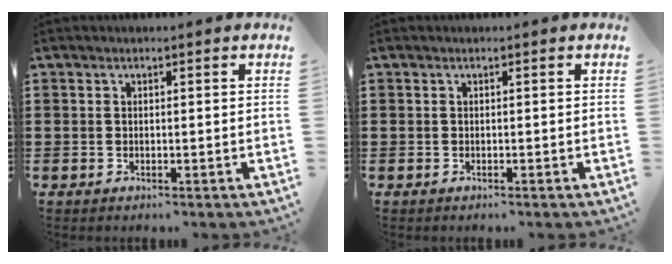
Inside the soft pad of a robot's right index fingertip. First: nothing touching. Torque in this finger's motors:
{"motor_torque": [-0.02, 0.08, 0.00, -0.01]}